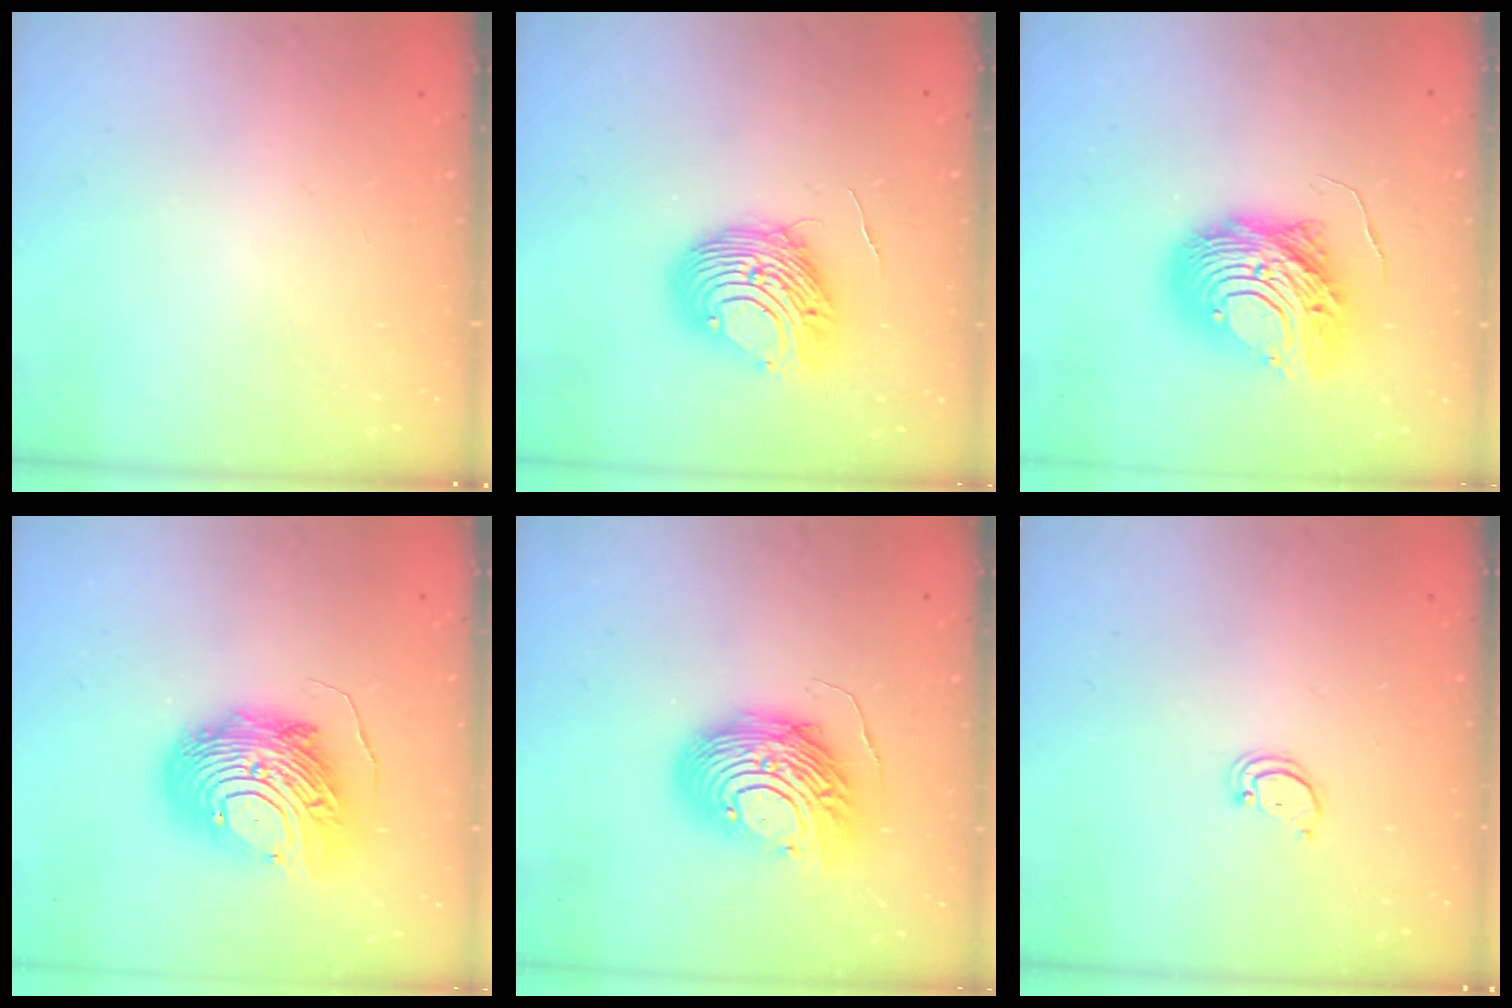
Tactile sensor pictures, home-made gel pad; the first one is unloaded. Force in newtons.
{"total": 9.7, "press": 9.7, "slide": 0.8}
{"total": 12.6, "press": 12.6, "slide": 1.3}
{"total": 14.8, "press": 14.7, "slide": 1.3}
{"total": 14.0, "press": 14.0, "slide": 1.3}
{"total": 1.6, "press": 1.6, "slide": 0.1}